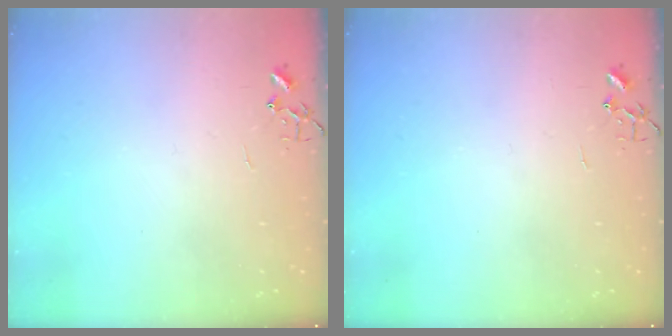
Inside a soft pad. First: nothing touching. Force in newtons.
{"total": 0.0}